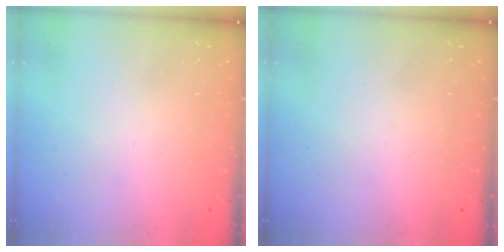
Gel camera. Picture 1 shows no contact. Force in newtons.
{"total": 0.0}